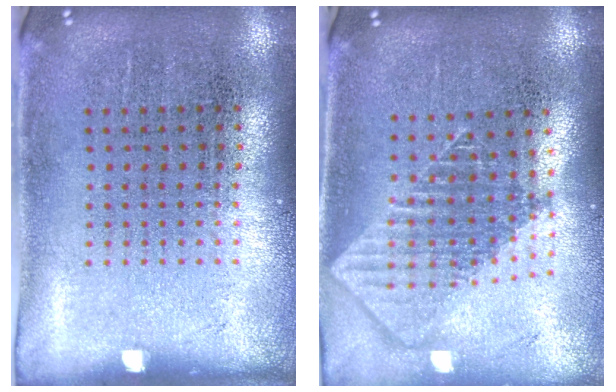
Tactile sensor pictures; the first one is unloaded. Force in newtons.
{"total": 1.9, "press": 1.5, "slide": 1.1}